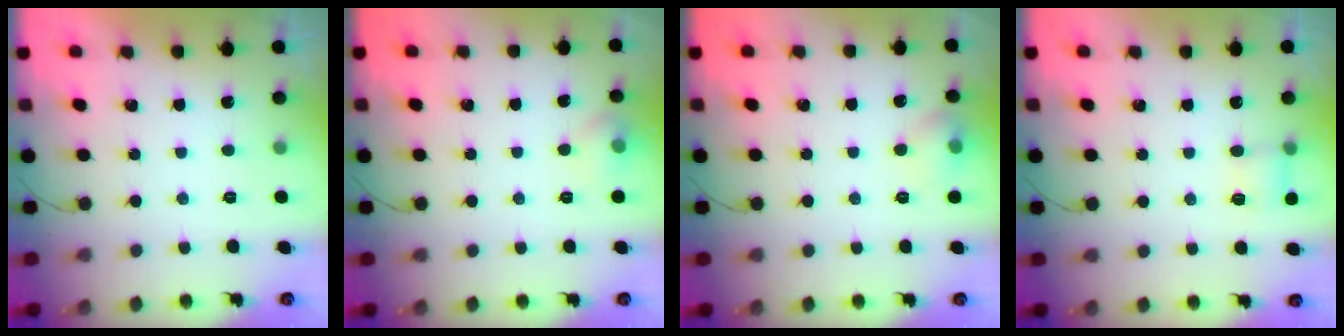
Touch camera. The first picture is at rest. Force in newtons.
{"total": 6.2, "press": 6.0, "slide": 1.7}
{"total": 6.5, "press": 6.2, "slide": 1.7}
{"total": 4.2, "press": 4.0, "slide": 1.1}